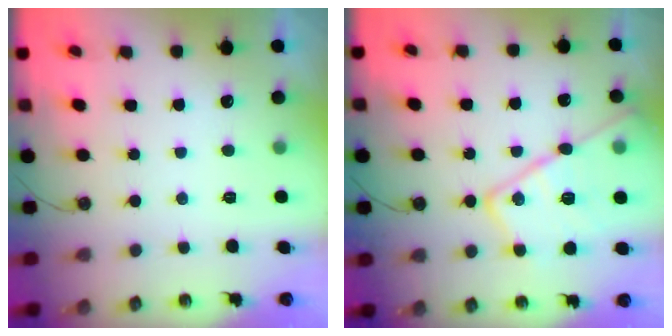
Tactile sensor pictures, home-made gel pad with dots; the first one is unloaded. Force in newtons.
{"total": 19.9, "press": 19.8, "slide": 1.2}